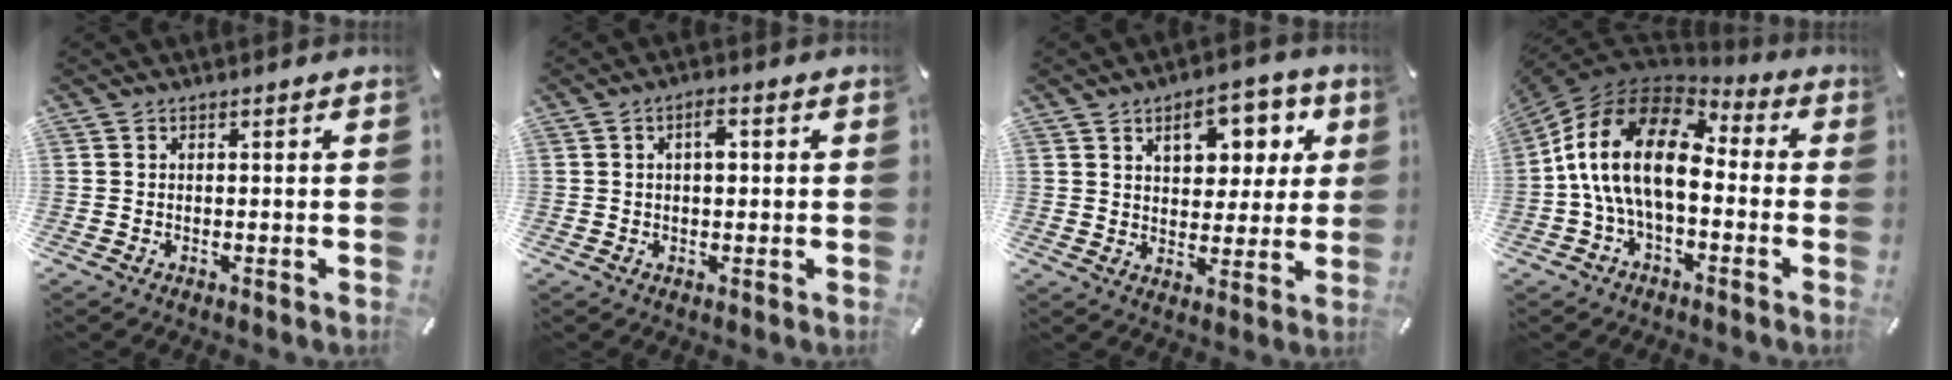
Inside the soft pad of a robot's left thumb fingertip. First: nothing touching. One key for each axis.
{"total": 3.7, "fx": 0.7, "fy": 1.8, "fz": 3.1, "tx": -0.048, "ty": 0.003, "tz": 0.005}
{"total": 10.9, "fx": 5.0, "fy": 7.1, "fz": 6.7, "tx": -0.080, "ty": -0.014, "tz": 0.079}
{"total": 18.9, "fx": -0.3, "fy": 10.8, "fz": 15.5, "tx": -0.324, "ty": 0.022, "tz": -0.010}